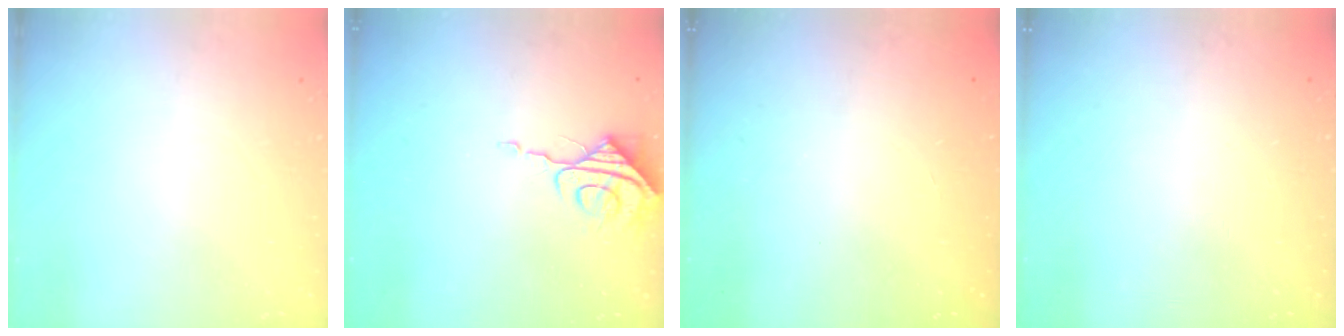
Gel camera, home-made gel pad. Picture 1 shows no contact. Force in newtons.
{"total": 8.0, "press": 7.9, "slide": 0.8}
{"total": 0.0}
{"total": 0.0}